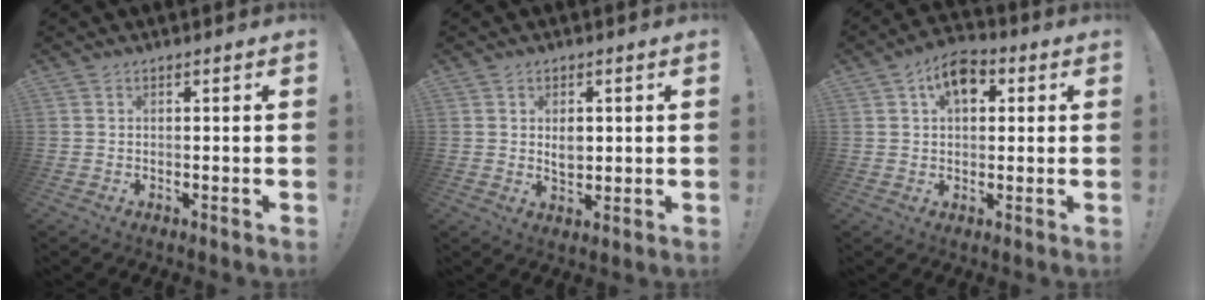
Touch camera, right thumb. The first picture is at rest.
{"total": 4.3, "force": [0.7, 3.2, 2.8], "torque": [-0.037, -0.001, 0.010]}
{"total": 8.6, "force": [3.6, 5.5, 5.7], "torque": [-0.077, -0.003, 0.062]}